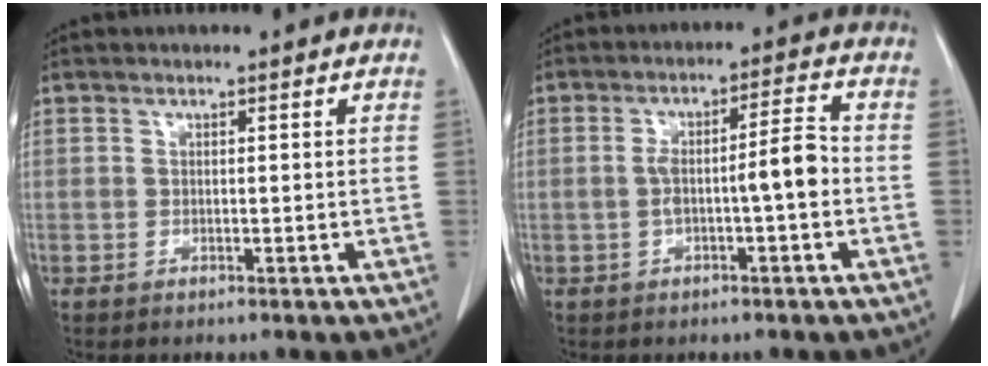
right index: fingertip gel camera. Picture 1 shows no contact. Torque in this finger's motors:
{"motor_torque": [0.57, -0.32, 0.20, 0.07]}